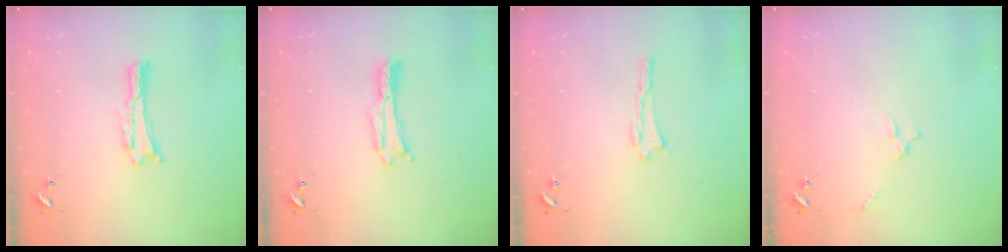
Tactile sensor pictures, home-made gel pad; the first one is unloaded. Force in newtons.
{"total": 0.0}
{"total": 1.4, "press": 1.4, "slide": 0.2}
{"total": 2.0, "press": 2.0, "slide": 0.2}